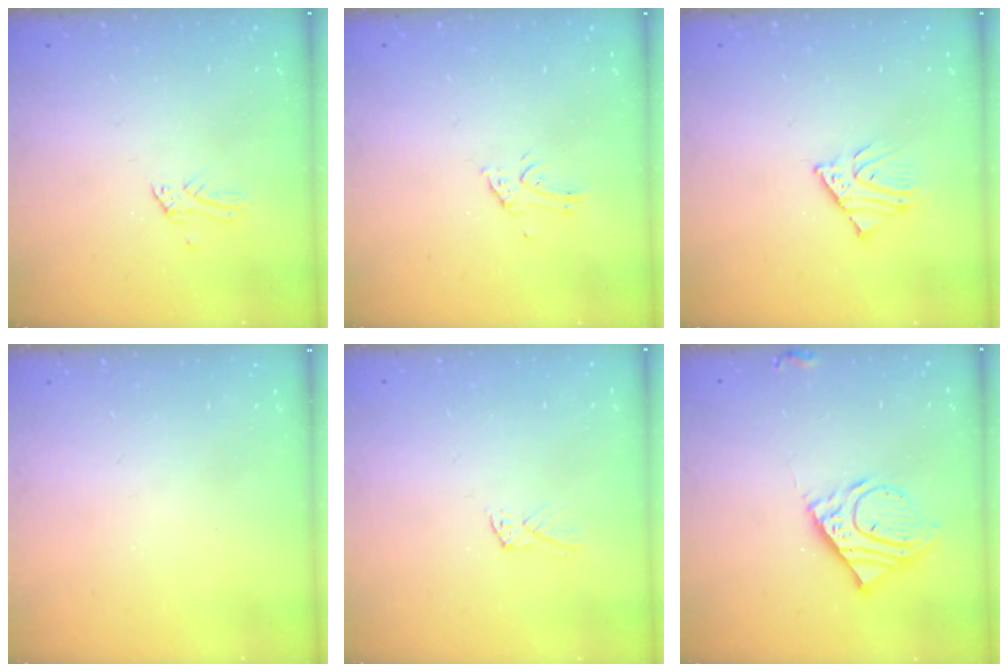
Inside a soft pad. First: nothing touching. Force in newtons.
{"total": 1.1, "press": 1.1, "slide": 0.0}
{"total": 3.9, "press": 3.8, "slide": 0.4}
{"total": 0.0}
{"total": 2.2, "press": 2.2, "slide": 0.1}
{"total": 10.6, "press": 10.5, "slide": 1.6}